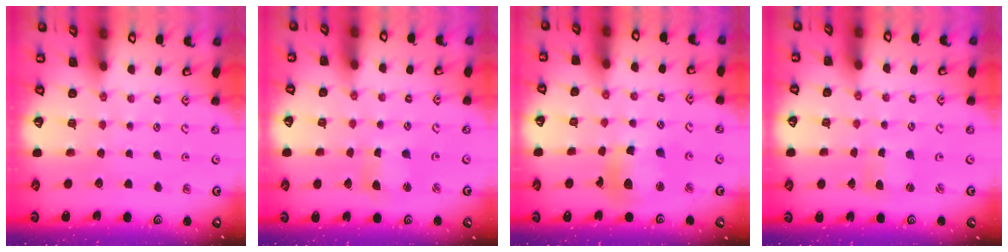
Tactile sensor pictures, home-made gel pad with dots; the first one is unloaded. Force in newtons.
{"total": 3.5, "press": 3.5, "slide": 0.3}
{"total": 12.3, "press": 12.2, "slide": 1.7}
{"total": 1.5, "press": 1.4, "slide": 0.3}